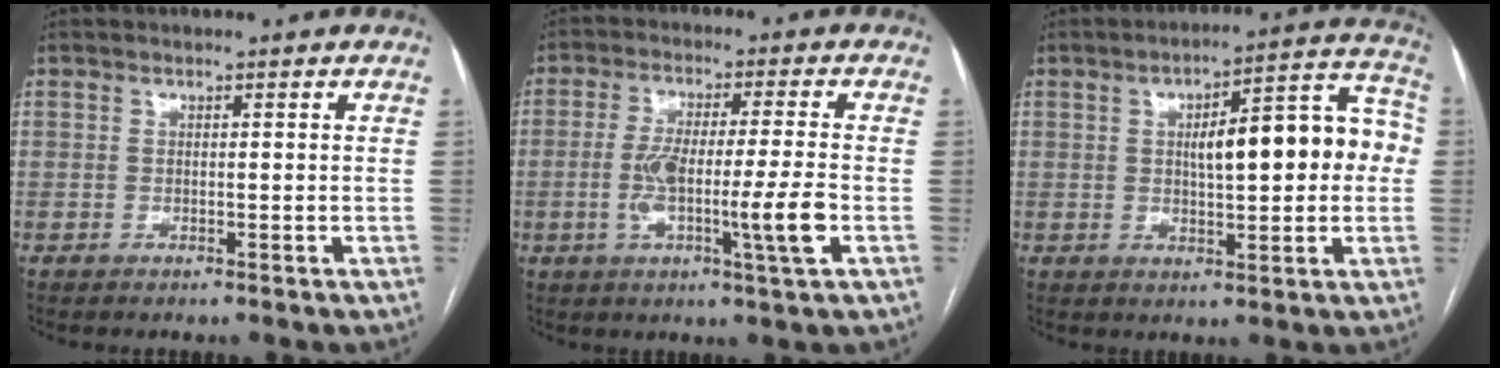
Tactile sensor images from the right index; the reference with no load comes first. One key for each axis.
{"total": 10.7, "fx": -2.5, "fy": 0.1, "fz": 10.4, "tx": -0.190, "ty": -0.005, "tz": -0.047}
{"total": 14.5, "fx": 1.2, "fy": 4.1, "fz": 13.8, "tx": -0.180, "ty": 0.047, "tz": 0.022}